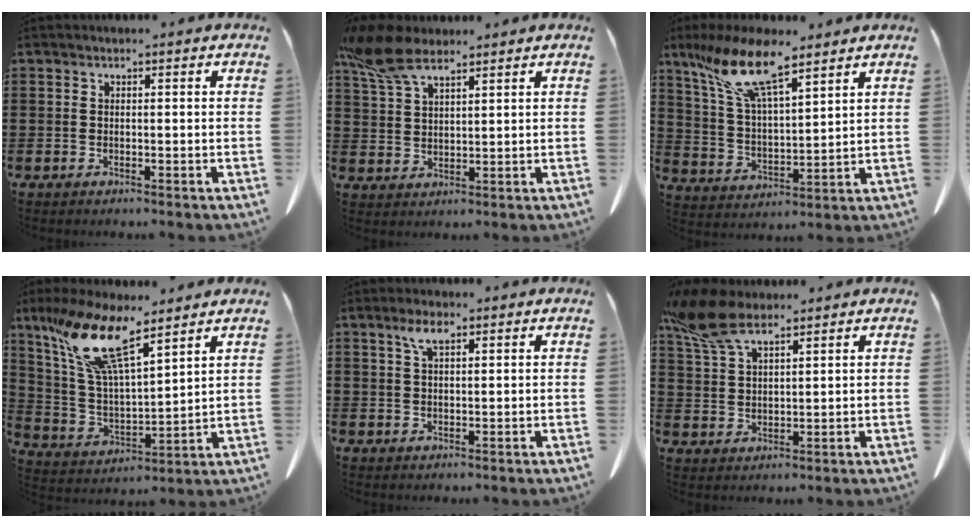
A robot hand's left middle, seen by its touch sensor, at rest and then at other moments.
{"total": 8.3, "force": [5.8, 3.2, 4.9], "torque": [-0.119, -0.008, 0.109]}
{"total": 12.6, "force": [8.8, 3.3, 8.4], "torque": [-0.199, -0.023, 0.153]}
{"total": 13.6, "force": [9.1, 3.3, 9.6], "torque": [-0.229, -0.031, 0.156]}
{"total": 3.5, "force": [2.0, 1.1, 2.7], "torque": [-0.061, 0.006, 0.034]}
{"total": 9.4, "force": [6.7, 3.7, 5.6], "torque": [-0.134, -0.009, 0.125]}